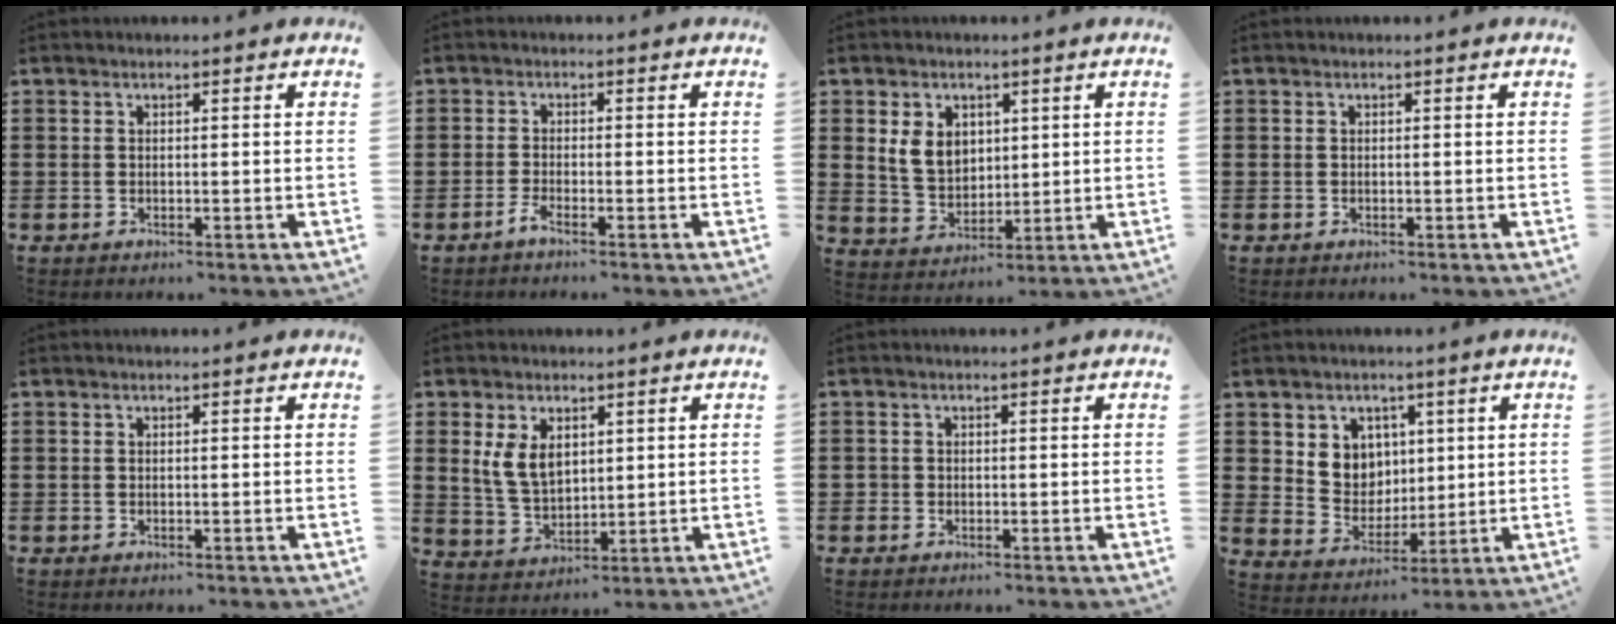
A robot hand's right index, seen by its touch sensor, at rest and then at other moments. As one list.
[{"total": 1.7, "force": [-1.4, 0.0, 0.9], "torque": [-0.032, -0.007, -0.031]}, {"total": 6.0, "force": [1.9, 4.6, 3.3], "torque": [-0.089, 0.012, 0.032]}, {"total": 0.0}, {"total": 0.0}, {"total": 5.8, "force": [2.0, 3.7, 4.1], "torque": [-0.097, 0.008, 0.034]}, {"total": 0.8, "force": [-0.2, 0.7, 0.1], "torque": [-0.003, 0.004, -0.007]}, {"total": 6.0, "force": [2.6, 5.4, 0.6], "torque": [-0.037, -0.002, 0.048]}]